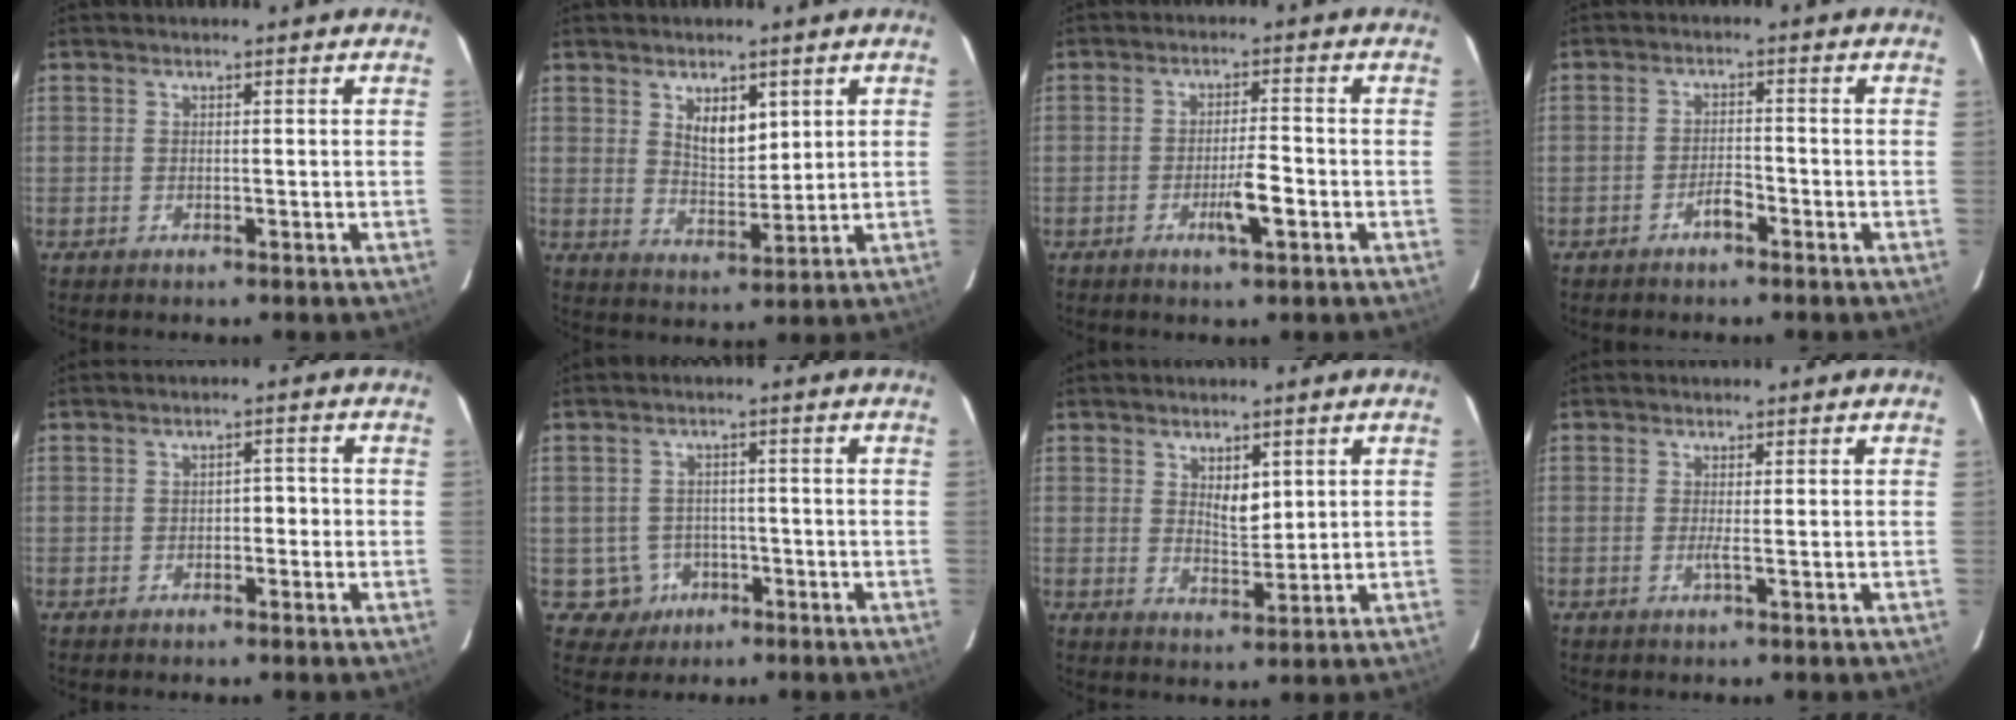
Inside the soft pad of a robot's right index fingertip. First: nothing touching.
{"total": 5.6, "force": [2.6, 2.7, 4.2], "torque": [-0.072, -0.005, 0.051]}
{"total": 4.5, "force": [-1.8, 0.4, 4.1], "torque": [-0.070, -0.003, -0.031]}
{"total": 2.4, "force": [-1.6, 0.6, 1.7], "torque": [-0.030, 0.003, -0.030]}
{"total": 1.9, "force": [-0.6, 1.1, 1.4], "torque": [-0.014, 0.010, -0.010]}
{"total": 4.5, "force": [-1.5, 4.3, -0.1], "torque": [0.007, 0.013, -0.017]}
{"total": 3.8, "force": [1.6, 1.7, 3.0], "torque": [-0.052, -0.005, 0.033]}
{"total": 0.8, "force": [-0.1, -0.3, 0.8], "torque": [-0.014, -0.001, -0.005]}